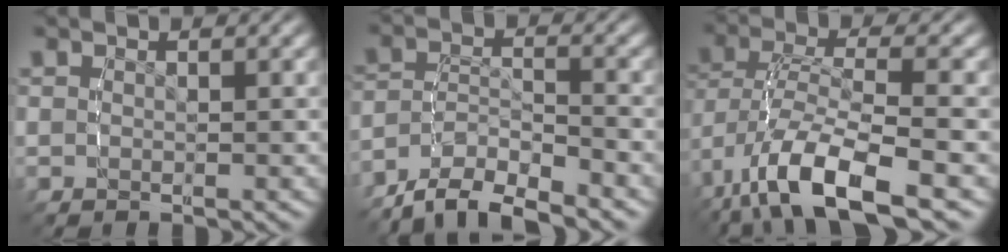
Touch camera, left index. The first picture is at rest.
{"total": 7.1, "force": [-5.1, 4.4, 2.4], "torque": [-0.055, -0.010, -0.089]}
{"total": 6.6, "force": [-2.7, 2.8, 5.3], "torque": [-0.122, -0.022, -0.027]}